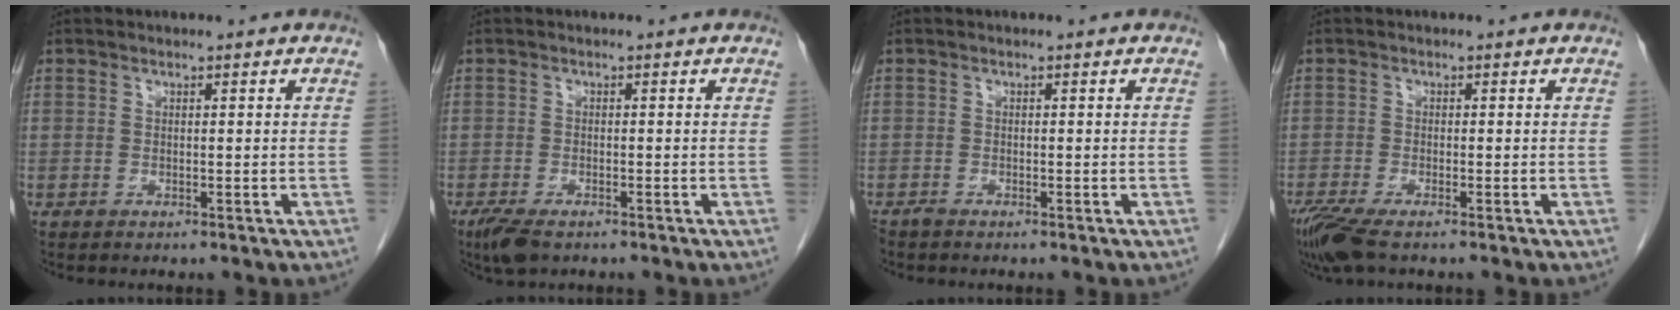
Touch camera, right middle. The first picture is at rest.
{"total": 3.9, "force": [-2.8, 1.3, 2.5], "torque": [-0.053, -0.010, -0.045]}
{"total": 0.8, "force": [-0.7, 0.0, 0.3], "torque": [-0.012, -0.003, -0.015]}
{"total": 4.8, "force": [-3.5, 0.6, 3.2], "torque": [-0.068, -0.015, -0.067]}